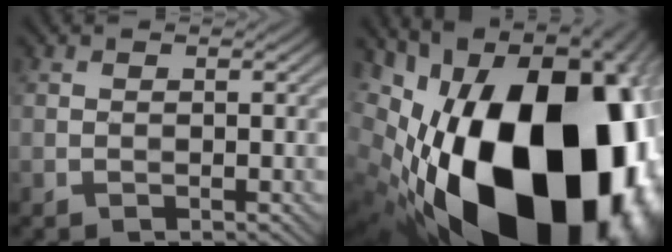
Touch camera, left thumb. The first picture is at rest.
{"total": 25.4, "force": [-4.2, 16.0, 19.3], "torque": [-0.342, -0.087, -0.033]}